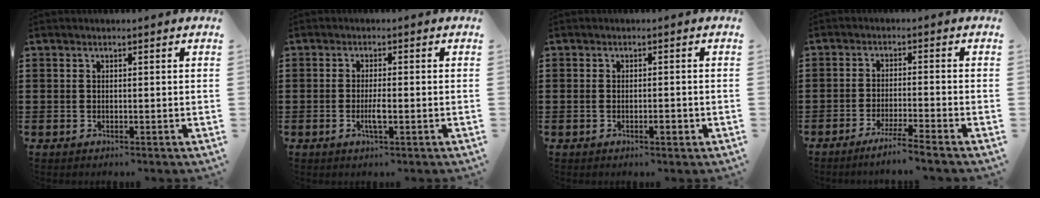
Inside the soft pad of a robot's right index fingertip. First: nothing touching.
{"total": 2.7, "force": [-0.9, 0.3, 2.5], "torque": [-0.058, -0.006, -0.021]}
{"total": 2.1, "force": [-0.9, 0.6, 1.8], "torque": [-0.029, 0.002, -0.017]}
{"total": 3.6, "force": [-3.1, -0.7, 1.7], "torque": [-0.035, -0.010, -0.059]}